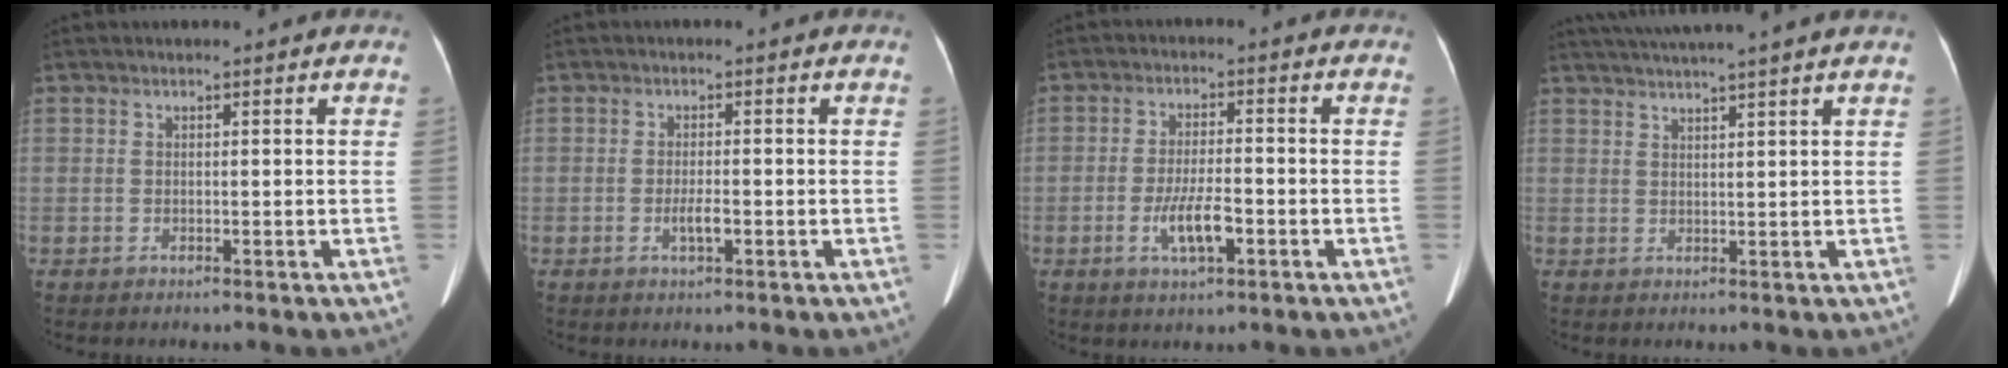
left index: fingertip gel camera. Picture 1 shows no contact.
{"total": 2.3, "force": [-0.9, 0.4, 2.0], "torque": [-0.042, -0.003, -0.015]}
{"total": 5.8, "force": [-2.2, 1.3, 5.2], "torque": [-0.103, -0.006, -0.038]}
{"total": 9.2, "force": [7.9, -1.6, 4.4], "torque": [-0.074, 0.021, 0.109]}